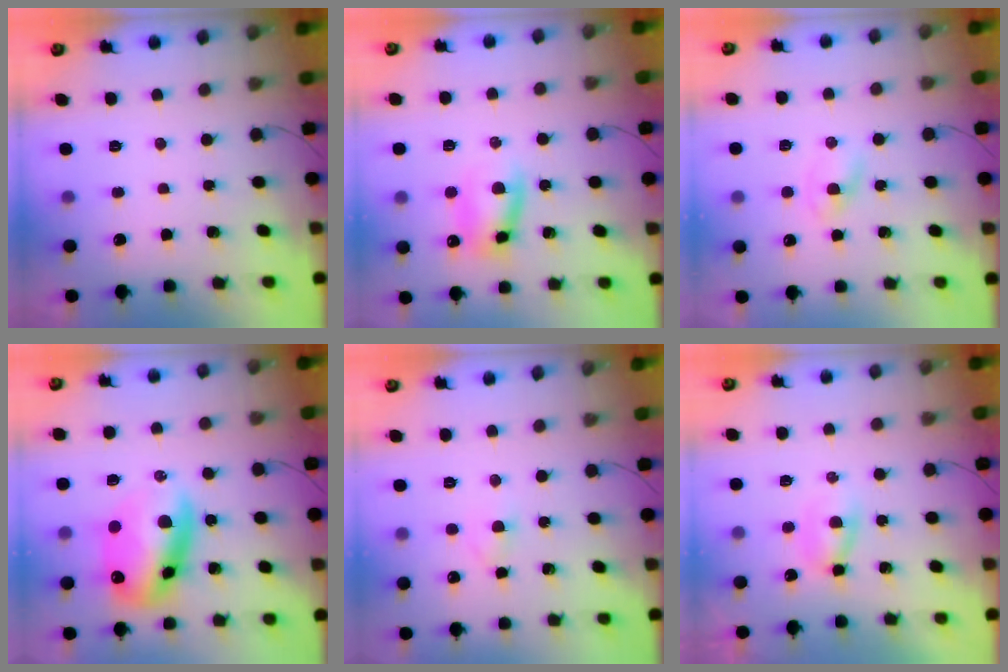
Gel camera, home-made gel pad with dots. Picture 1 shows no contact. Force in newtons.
{"total": 10.4, "press": 10.3, "slide": 1.7}
{"total": 2.6, "press": 2.3, "slide": 1.1}
{"total": 14.5, "press": 14.1, "slide": 3.5}
{"total": 2.5, "press": 2.3, "slide": 1.0}
{"total": 3.3, "press": 3.1, "slide": 1.2}